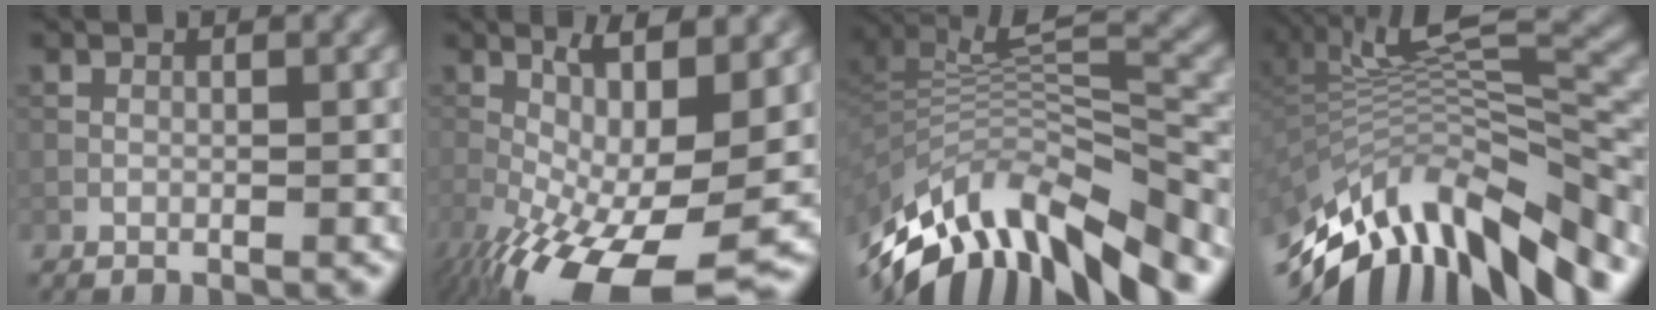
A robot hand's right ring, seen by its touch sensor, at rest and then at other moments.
{"total": 14.7, "force": [-4.2, 4.3, 13.4], "torque": [-0.230, -0.009, -0.063]}
{"total": 11.7, "force": [-6.9, 4.5, 8.3], "torque": [-0.168, 0.027, -0.117]}
{"total": 12.7, "force": [-5.4, 4.7, 10.5], "torque": [-0.199, 0.027, -0.091]}